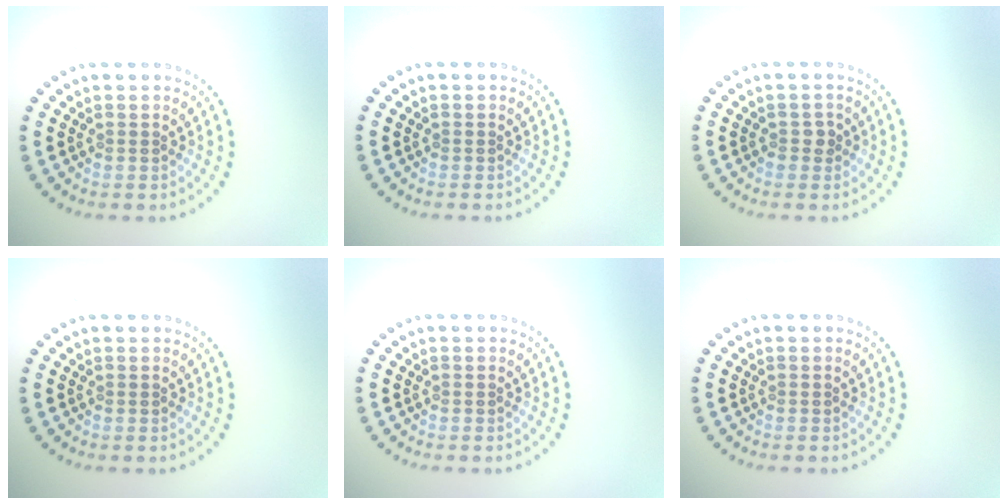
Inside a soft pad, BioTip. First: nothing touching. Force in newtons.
{"total": 0.0}
{"total": 0.8, "press": 0.8, "slide": 0.2}
{"total": 0.0}
{"total": 0.0}
{"total": 0.0}